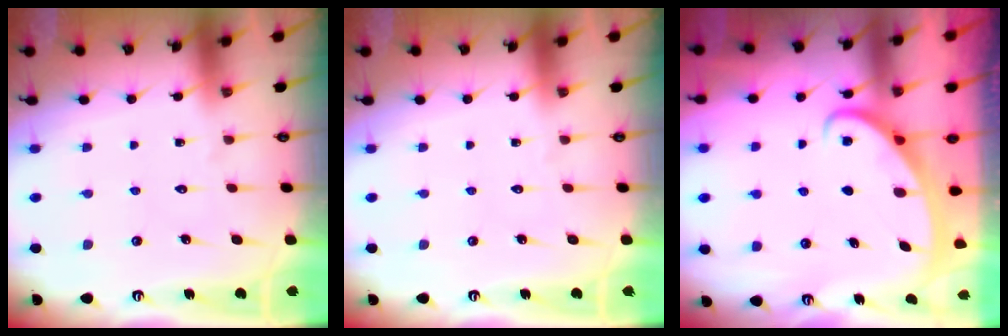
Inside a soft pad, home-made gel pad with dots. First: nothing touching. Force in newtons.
{"total": 0.0}
{"total": 2.7, "press": 2.7, "slide": 0.3}